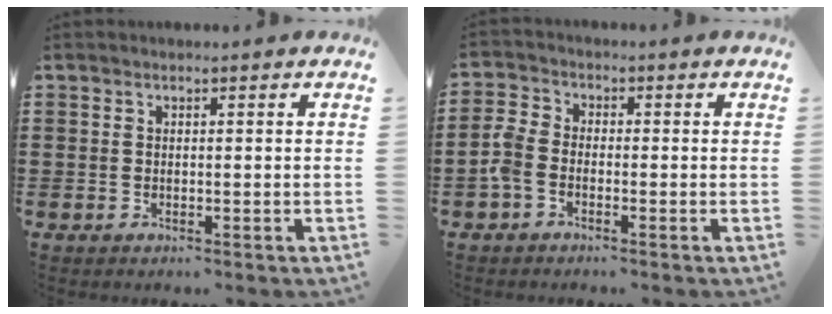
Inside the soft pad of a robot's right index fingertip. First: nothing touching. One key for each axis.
{"total": 3.3, "fx": -1.7, "fy": 1.9, "fz": 2.1, "tx": -0.067, "ty": -0.002, "tz": -0.041}